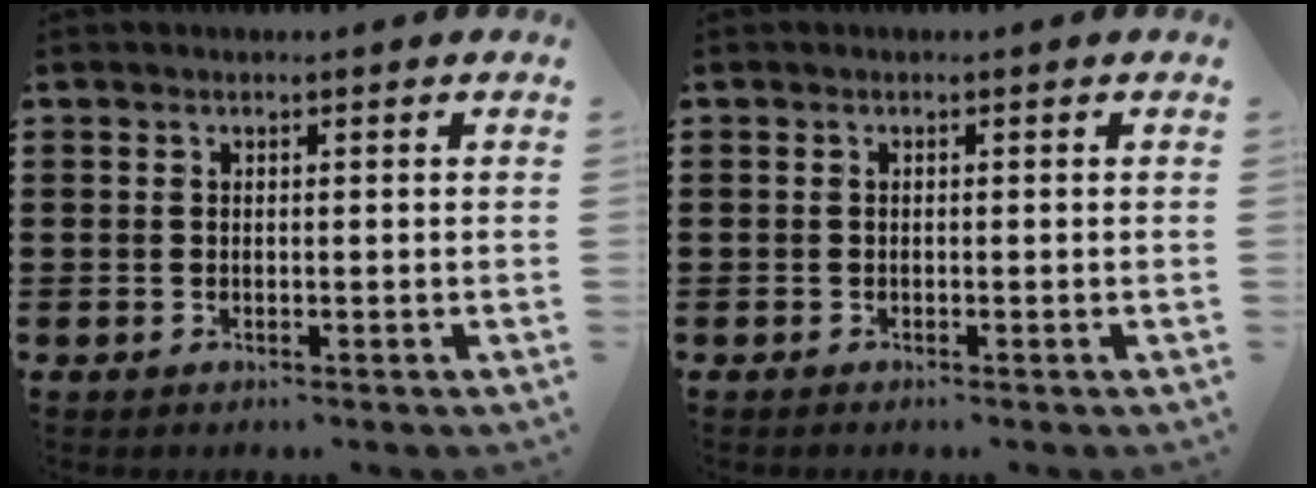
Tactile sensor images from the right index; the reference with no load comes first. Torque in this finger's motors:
{"motor_torque": [0.15, 0.73, -0.09, -0.04]}